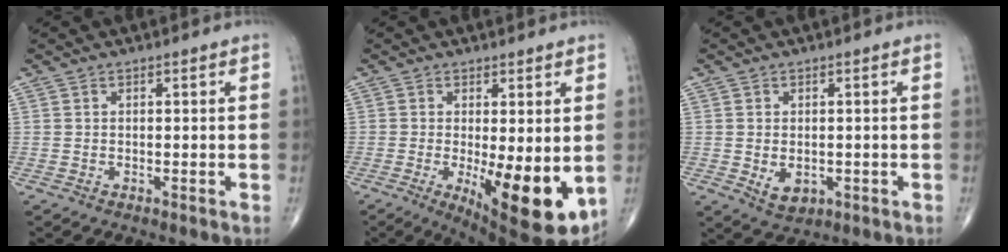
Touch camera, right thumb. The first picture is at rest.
{"total": 13.0, "force": [-2.4, 4.0, 12.1], "torque": [-0.171, -0.029, -0.023]}
{"total": 3.1, "force": [-0.5, 2.1, 2.2], "torque": [-0.026, -0.003, 0.000]}